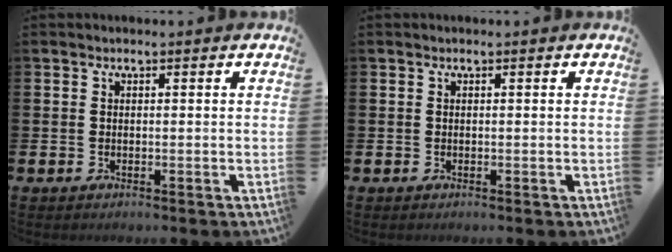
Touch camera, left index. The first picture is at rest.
{"total": 0.0}